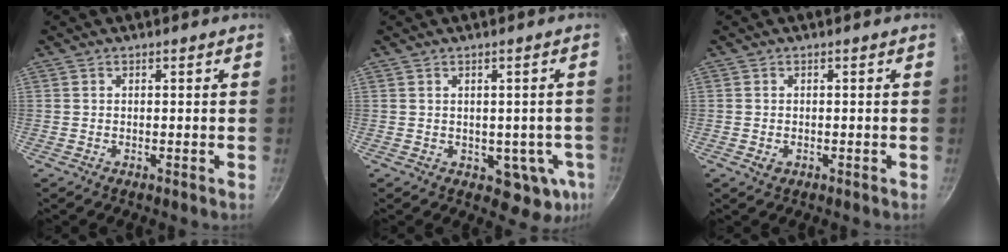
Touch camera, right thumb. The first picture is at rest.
{"total": 7.7, "force": [-1.2, 5.0, 5.8], "torque": [-0.028, 0.010, -0.006]}
{"total": 1.6, "force": [-0.4, 1.2, 1.0], "torque": [-0.016, -0.001, -0.005]}